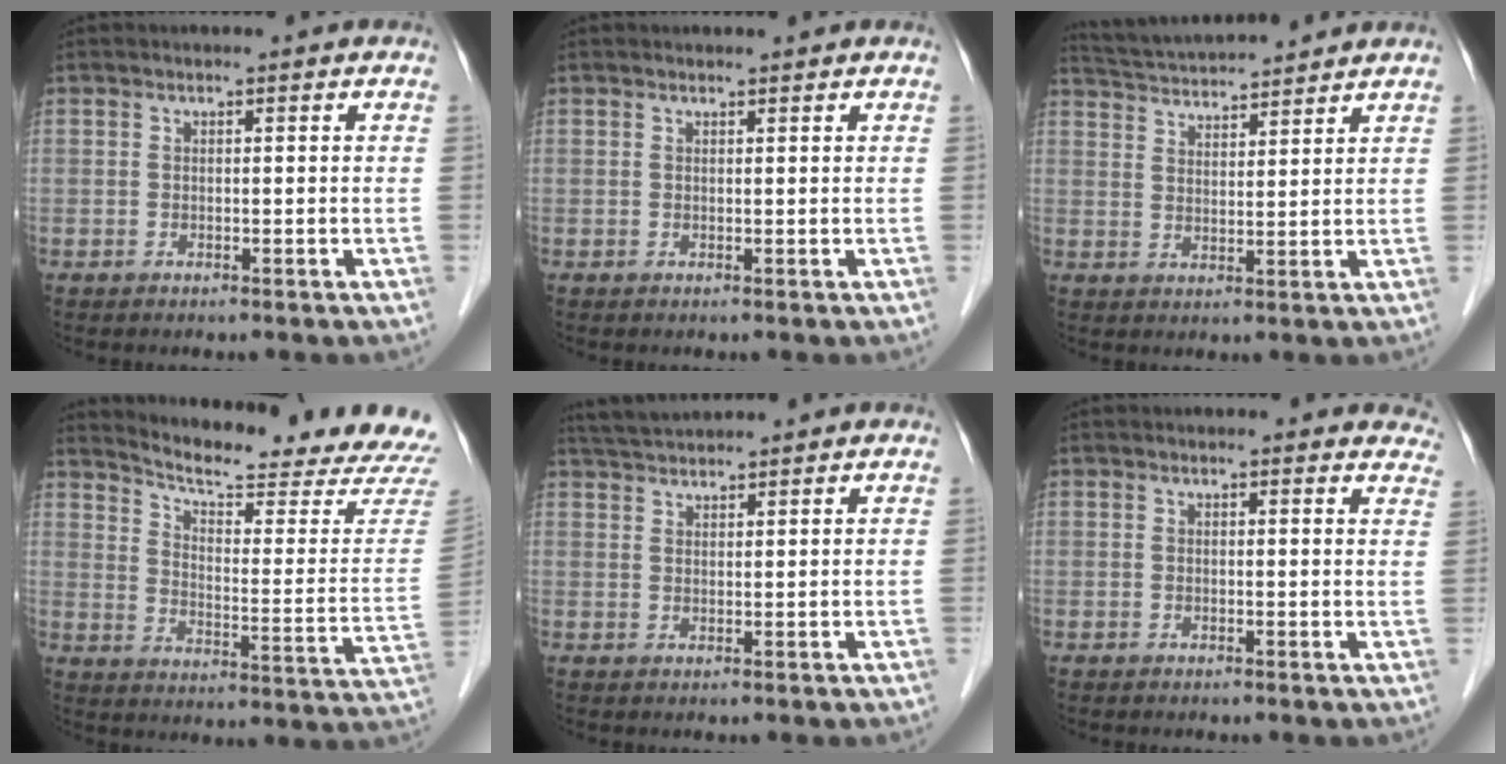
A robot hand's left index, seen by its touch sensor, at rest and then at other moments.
{"total": 0.8, "force": [0.8, 0.0, 0.2], "torque": [-0.007, 0.003, 0.013]}
{"total": 10.0, "force": [9.6, 0.1, 2.8], "torque": [-0.062, 0.025, 0.159]}
{"total": 21.3, "force": [20.5, -0.1, 6.0], "torque": [-0.099, -0.110, 0.255]}
{"total": 5.1, "force": [4.9, 0.3, 1.4], "torque": [-0.030, 0.035, 0.090]}
{"total": 7.8, "force": [7.4, 2.2, 1.2], "torque": [0.024, -0.010, 0.045]}